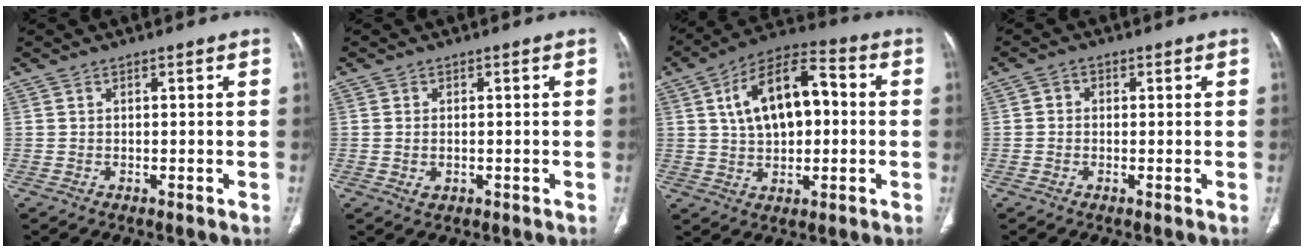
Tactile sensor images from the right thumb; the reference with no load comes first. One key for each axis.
{"total": 1.9, "fx": -0.3, "fy": 1.2, "fz": 1.4, "tx": -0.029, "ty": 0.001, "tz": -0.001}
{"total": 15.2, "fx": 2.2, "fy": 8.4, "fz": 12.4, "tx": -0.190, "ty": 0.026, "tz": 0.031}
{"total": 1.7, "fx": 0.1, "fy": 1.5, "fz": 0.8, "tx": -0.003, "ty": 0.006, "tz": -0.004}